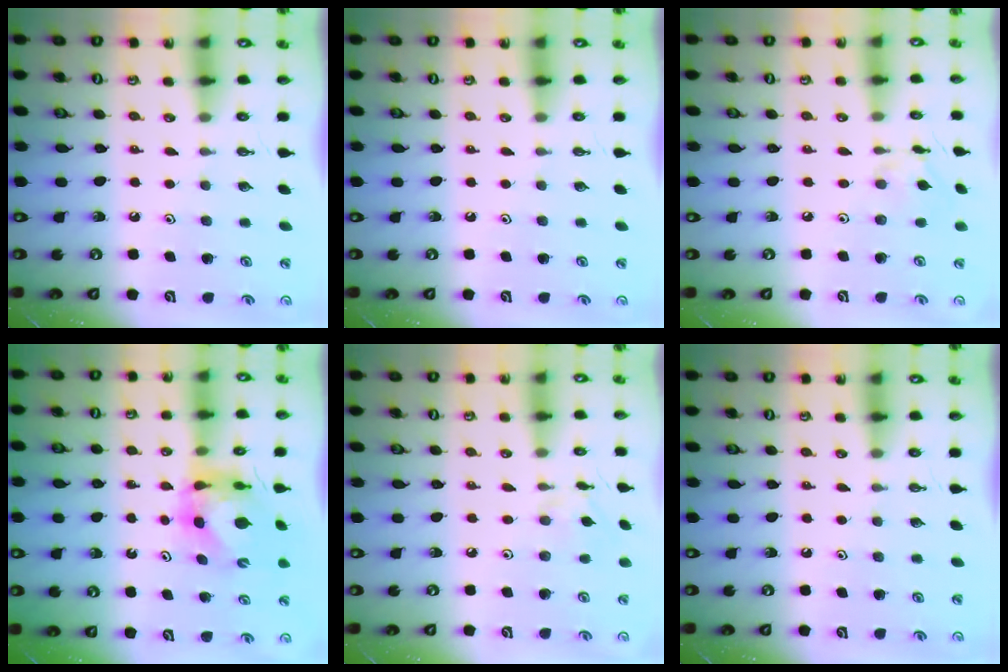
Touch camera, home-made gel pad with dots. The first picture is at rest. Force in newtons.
{"total": 0.0}
{"total": 6.0, "press": 5.9, "slide": 0.6}
{"total": 7.0, "press": 7.0, "slide": 0.9}
{"total": 4.5, "press": 4.5, "slide": 0.5}
{"total": 0.0}